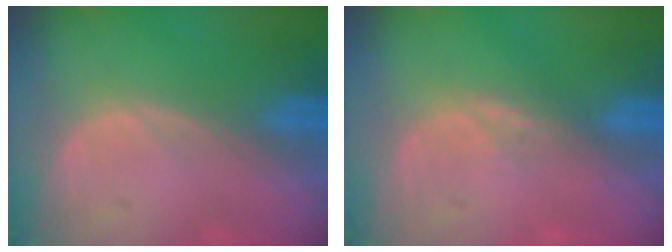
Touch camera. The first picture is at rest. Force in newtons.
{"total": 1.4, "press": 1.4, "slide": 0.3}